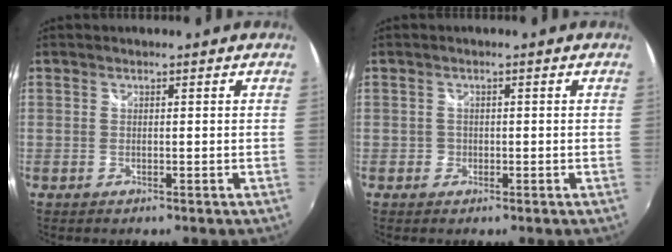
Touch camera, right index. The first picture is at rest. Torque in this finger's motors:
{"motor_torque": [-0.09, 0.12, 0.01, -0.03]}